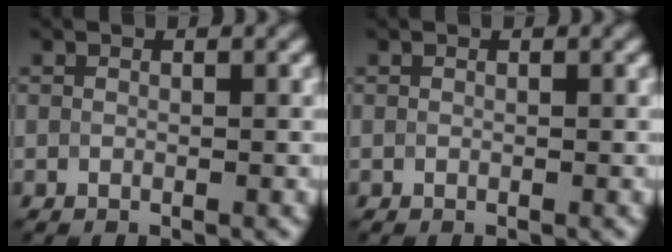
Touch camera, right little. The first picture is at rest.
{"total": 0.0}